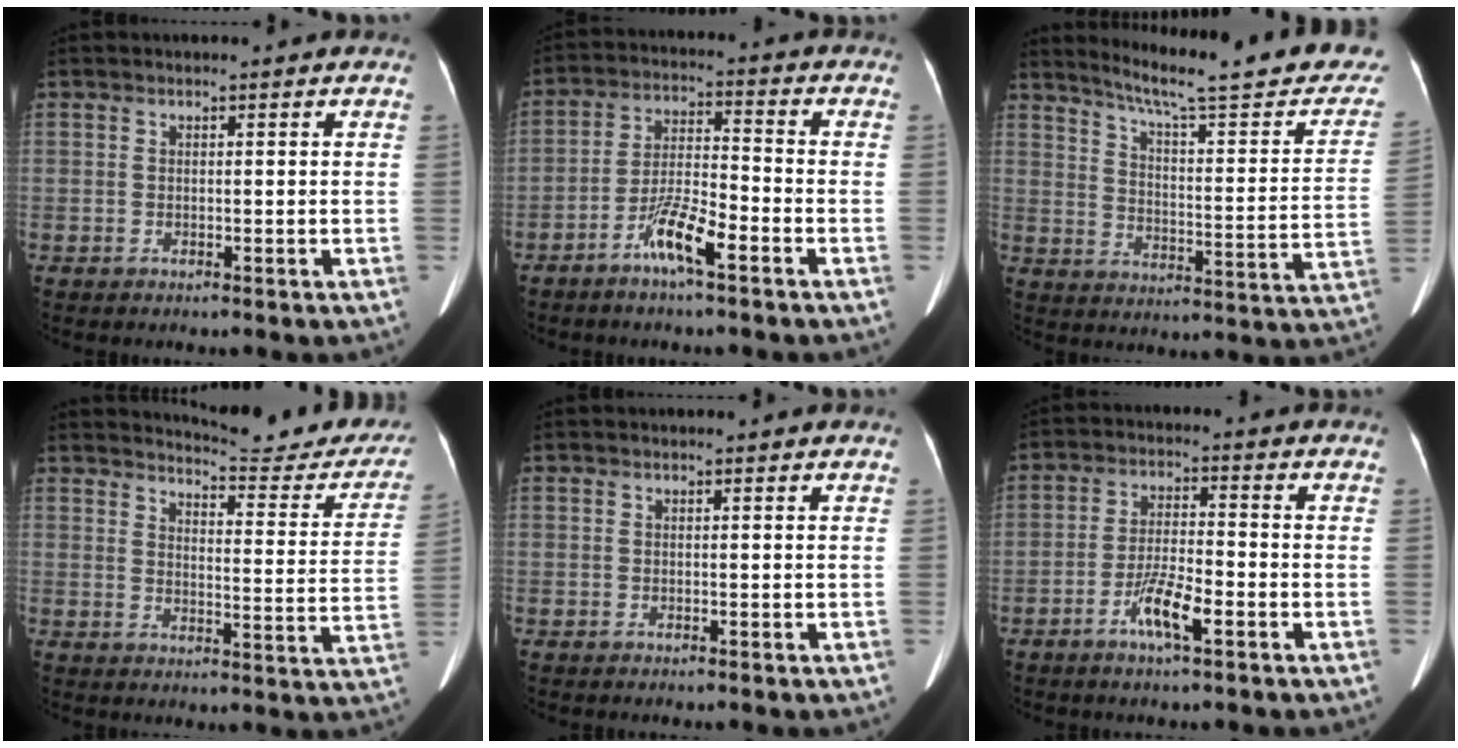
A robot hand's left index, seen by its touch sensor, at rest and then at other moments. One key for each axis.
{"total": 7.3, "fx": -4.4, "fy": 0.9, "fz": 5.7, "tx": -0.118, "ty": 0.000, "tz": -0.082}
{"total": 24.3, "fx": 21.0, "fy": 1.9, "fz": 12.1, "tx": -0.172, "ty": -0.059, "tz": 0.265}
{"total": 18.1, "fx": 17.3, "fy": 2.3, "fz": 4.9, "tx": -0.048, "ty": -0.083, "tz": 0.191}
{"total": 0.0}
{"total": 6.1, "fx": -3.1, "fy": 0.8, "fz": 5.1, "tx": -0.104, "ty": -0.003, "tz": -0.057}